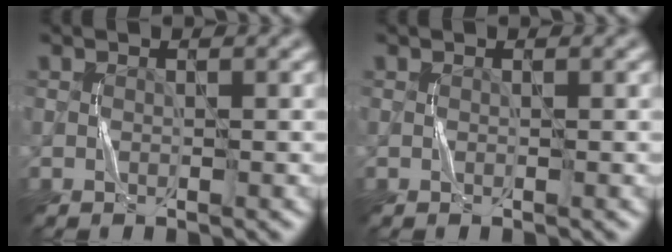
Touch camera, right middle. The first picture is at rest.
{"total": 0.0}